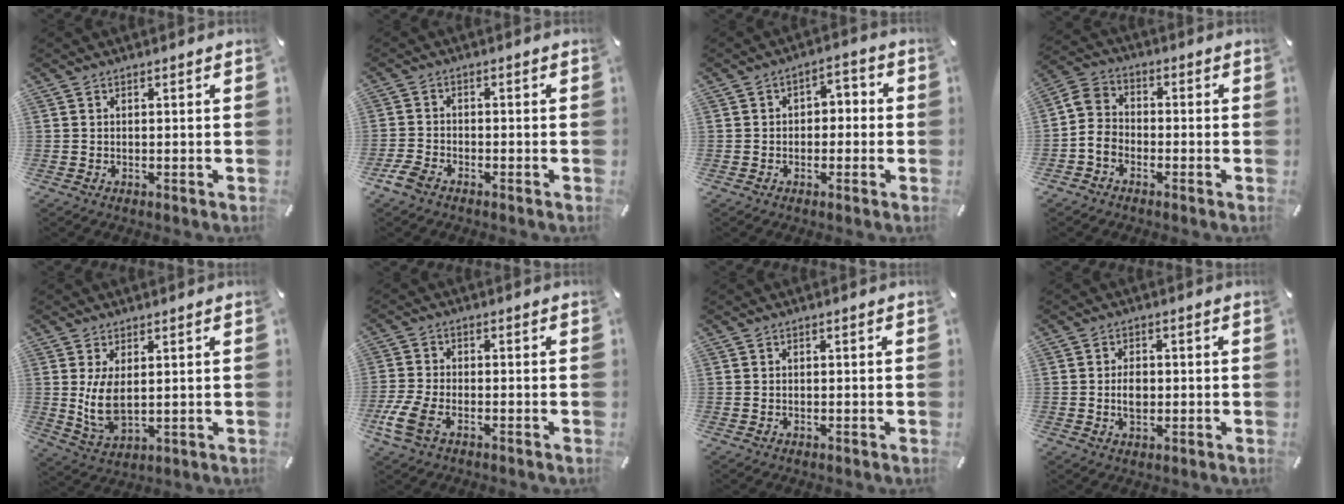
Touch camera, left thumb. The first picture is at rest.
{"total": 3.6, "force": [-2.6, 2.0, 1.5], "torque": [-0.044, 0.005, -0.053]}
{"total": 3.6, "force": [-2.1, 2.6, 1.4], "torque": [-0.017, 0.014, -0.044]}
{"total": 6.1, "force": [-3.2, 4.6, 2.3], "torque": [-0.053, 0.020, -0.059]}
{"total": 7.4, "force": [1.4, 3.9, 6.1], "torque": [-0.157, -0.013, 0.022]}
{"total": 6.7, "force": [-3.2, 3.5, 4.8], "torque": [-0.120, -0.004, -0.059]}
{"total": 0.0}
{"total": 4.3, "force": [-0.2, 2.8, 3.2], "torque": [-0.053, -0.007, -0.007]}